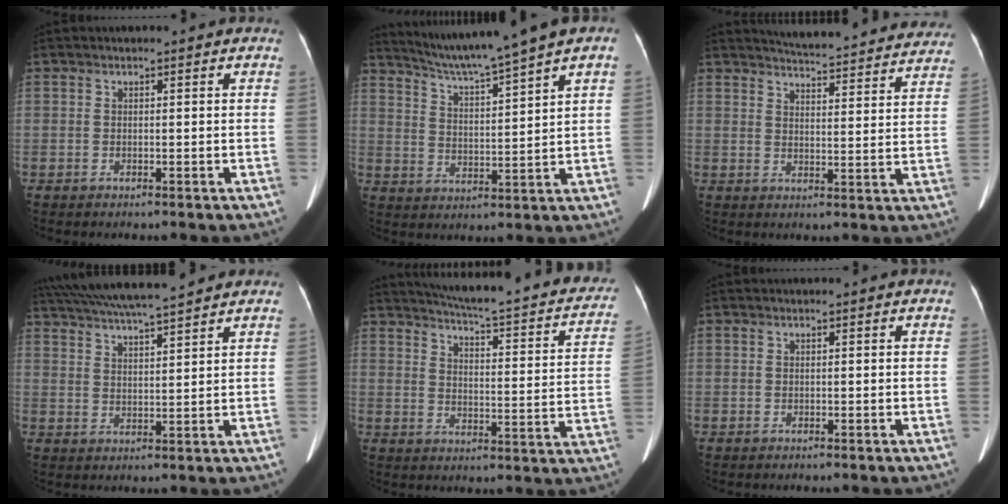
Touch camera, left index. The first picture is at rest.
{"total": 14.8, "force": [12.9, -1.1, 7.1], "torque": [-0.124, 0.007, 0.200]}
{"total": 23.9, "force": [22.5, 3.0, 7.4], "torque": [-0.102, -0.048, 0.264]}
{"total": 13.7, "force": [12.2, 0.4, 6.2], "torque": [-0.122, 0.031, 0.194]}
{"total": 26.0, "force": [22.3, 3.8, 12.8], "torque": [-0.176, -0.043, 0.260]}
{"total": 0.0}